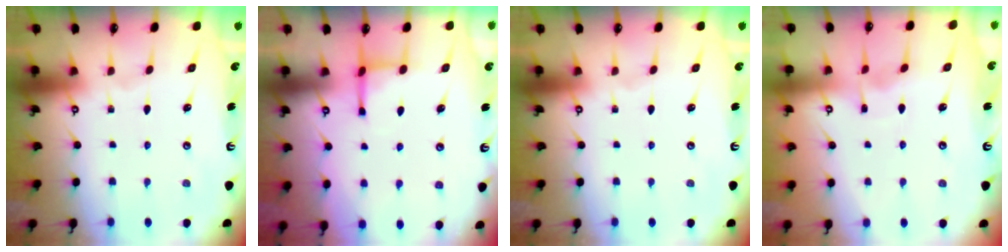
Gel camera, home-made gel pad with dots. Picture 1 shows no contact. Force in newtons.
{"total": 2.8, "press": 2.7, "slide": 0.6}
{"total": 0.0}
{"total": 2.6, "press": 2.6, "slide": 0.2}